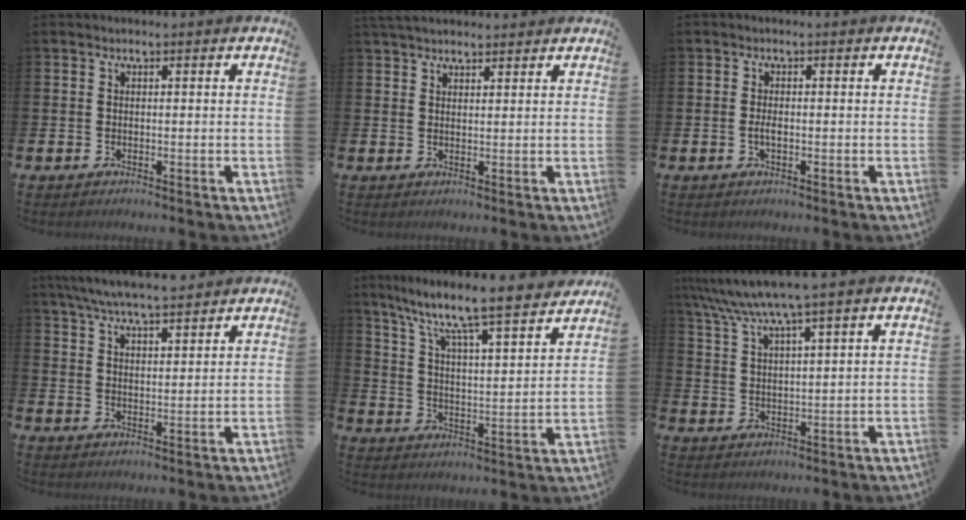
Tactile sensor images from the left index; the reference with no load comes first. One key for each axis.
{"total": 3.2, "fx": 3.0, "fy": 0.8, "fz": 0.8, "tx": -0.017, "ty": -0.006, "tz": 0.056}
{"total": 1.4, "fx": -0.2, "fy": 0.7, "fz": 1.1, "tx": -0.020, "ty": 0.003, "tz": -0.005}
{"total": 6.7, "fx": 6.4, "fy": 0.7, "fz": 1.9, "tx": -0.052, "ty": -0.024, "tz": 0.117}
{"total": 8.9, "fx": 8.1, "fy": 0.3, "fz": 3.6, "tx": -0.089, "ty": -0.070, "tz": 0.130}
{"total": 6.6, "fx": 5.5, "fy": 0.0, "fz": 3.6, "tx": -0.087, "ty": -0.019, "tz": 0.096}